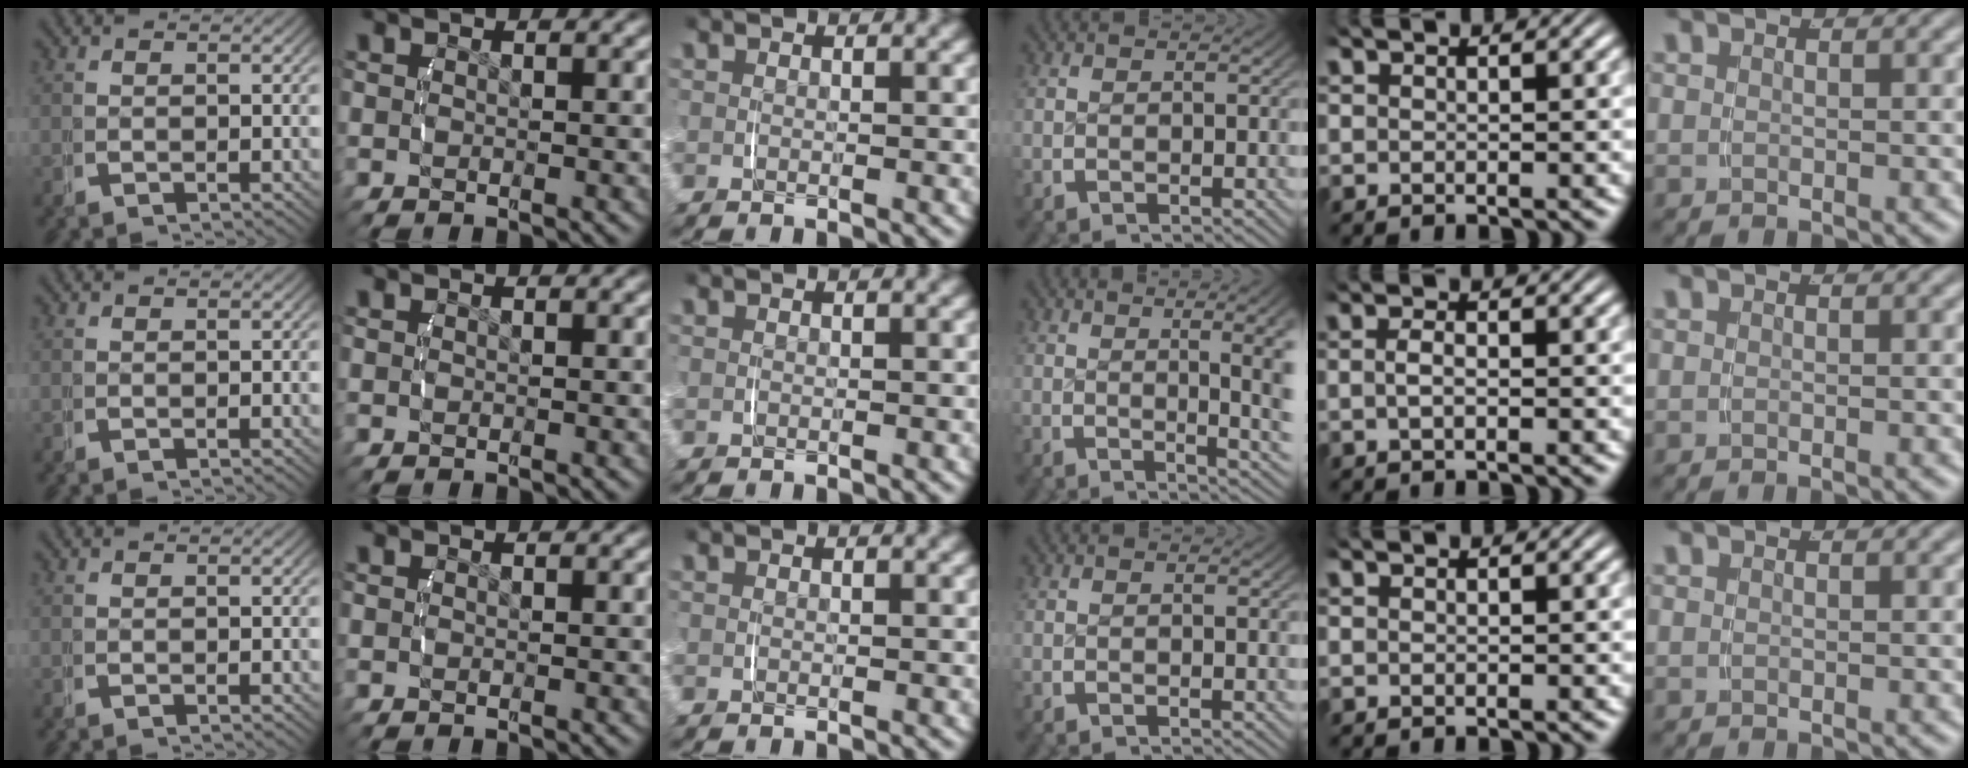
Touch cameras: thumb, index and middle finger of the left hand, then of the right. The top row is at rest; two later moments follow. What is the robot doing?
{"motion": "lift_and_place", "object": "jewelry box"}